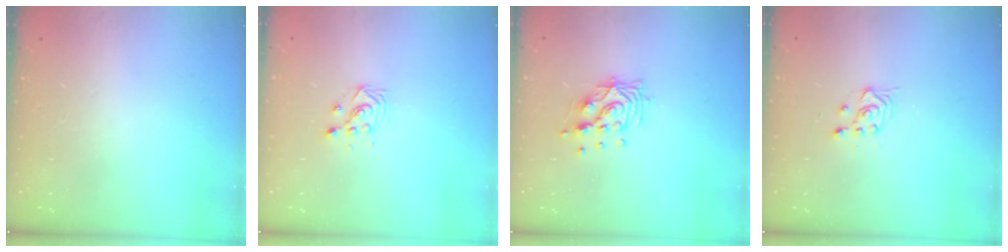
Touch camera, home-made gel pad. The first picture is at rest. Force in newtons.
{"total": 2.7, "press": 2.7, "slide": 0.3}
{"total": 10.6, "press": 10.5, "slide": 0.8}
{"total": 3.3, "press": 3.0, "slide": 1.4}